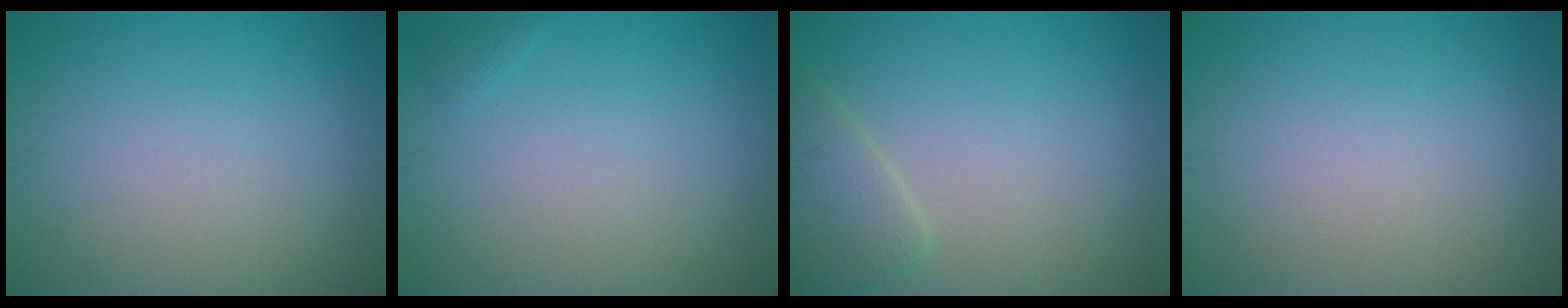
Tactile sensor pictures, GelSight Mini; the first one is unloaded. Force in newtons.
{"total": 0.5, "press": 0.5, "slide": 0.0}
{"total": 2.4, "press": 2.4, "slide": 0.2}
{"total": 0.0}